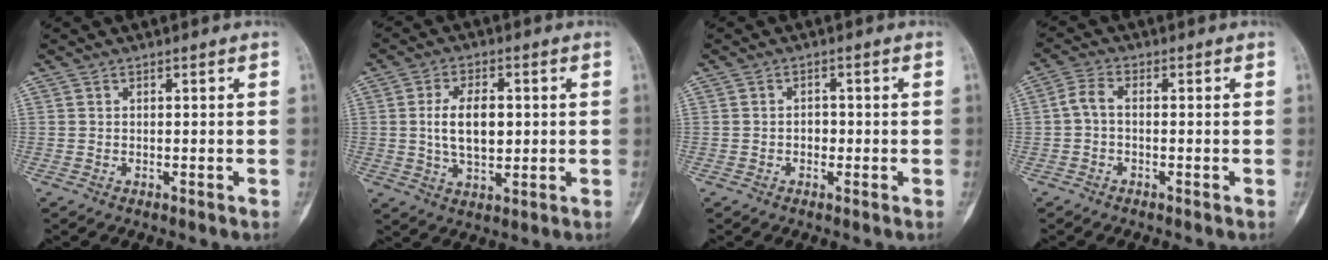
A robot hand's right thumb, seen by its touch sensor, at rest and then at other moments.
{"total": 8.9, "force": [0.8, 4.9, 7.4], "torque": [-0.124, -0.003, 0.017]}
{"total": 1.9, "force": [-0.4, 1.5, 1.1], "torque": [-0.006, 0.006, -0.009]}
{"total": 3.2, "force": [-0.5, 1.7, 2.7], "torque": [-0.057, 0.012, -0.018]}